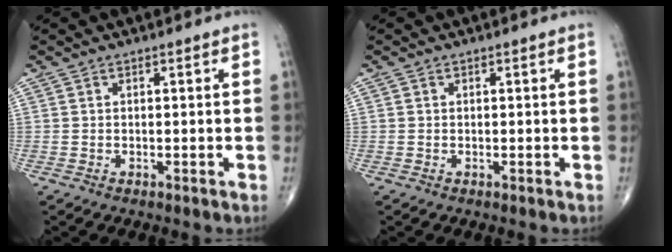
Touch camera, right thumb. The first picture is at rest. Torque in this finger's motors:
{"motor_torque": [-0.25, -0.02, -0.25, -0.17, -0.02]}